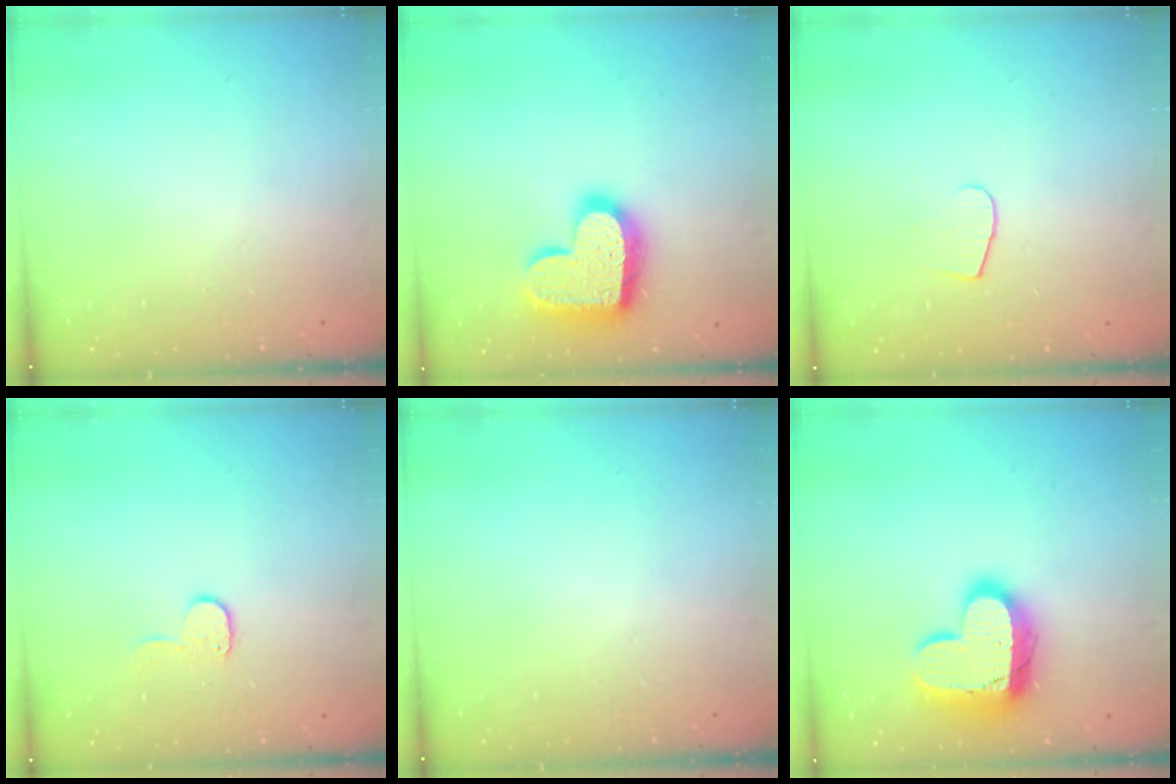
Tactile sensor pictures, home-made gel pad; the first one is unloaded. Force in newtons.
{"total": 19.0, "press": 19.0, "slide": 1.1}
{"total": 5.9, "press": 5.9, "slide": 0.6}
{"total": 5.5, "press": 5.5, "slide": 0.5}
{"total": 0.0}
{"total": 16.8, "press": 16.7, "slide": 1.4}